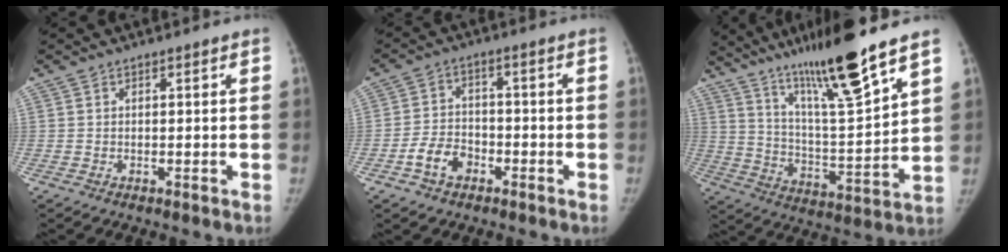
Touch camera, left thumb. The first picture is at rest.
{"total": 6.2, "force": [-3.2, 4.3, 3.1], "torque": [-0.048, 0.029, -0.058]}
{"total": 19.4, "force": [13.9, 1.1, 13.4], "torque": [-0.209, -0.070, 0.246]}